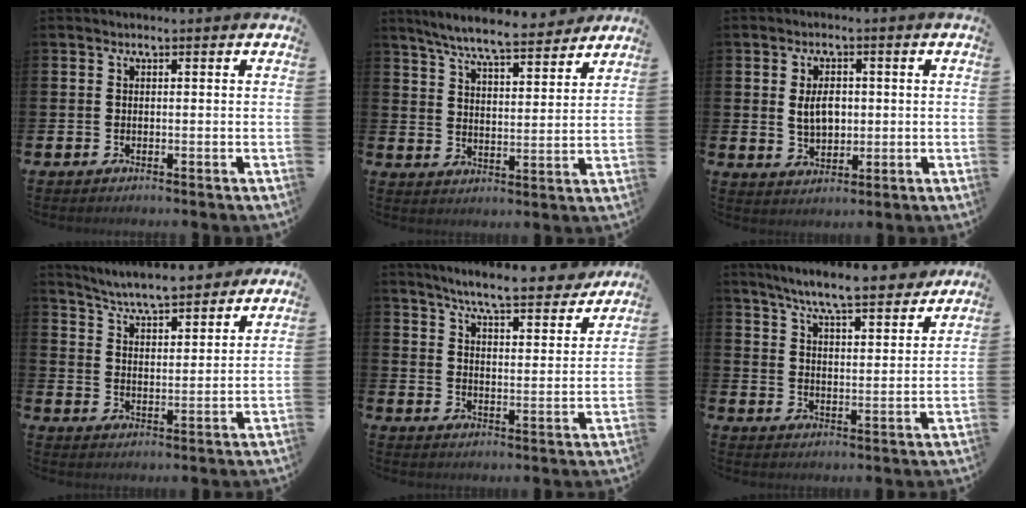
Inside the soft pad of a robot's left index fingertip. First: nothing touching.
{"total": 7.6, "force": [7.1, 0.5, 2.5], "torque": [-0.070, -0.044, 0.124]}
{"total": 4.2, "force": [0.8, 2.6, 3.1], "torque": [-0.051, 0.006, 0.009]}
{"total": 6.5, "force": [6.3, 0.5, 1.3], "torque": [-0.048, -0.043, 0.109]}
{"total": 7.3, "force": [6.9, 0.3, 2.3], "torque": [-0.059, -0.047, 0.116]}
{"total": 8.1, "force": [7.6, 0.3, 2.9], "torque": [-0.072, -0.051, 0.131]}